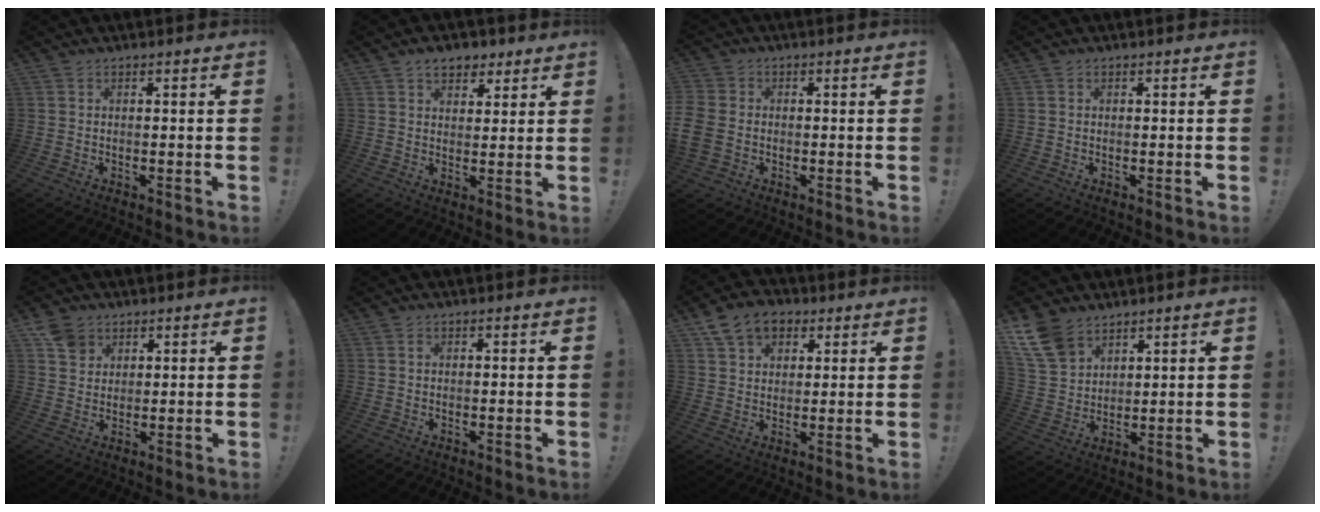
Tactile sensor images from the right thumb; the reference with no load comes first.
{"total": 6.8, "force": [4.1, 4.6, 2.9], "torque": [-0.032, -0.014, 0.074]}
{"total": 6.3, "force": [-1.4, 5.2, 3.4], "torque": [-0.071, 0.008, -0.023]}
{"total": 0.0}
{"total": 6.1, "force": [3.6, 4.6, 1.9], "torque": [-0.018, -0.014, 0.068]}
{"total": 0.6, "force": [0.1, 0.5, 0.3], "torque": [-0.003, 0.003, 0.001]}
{"total": 10.8, "force": [5.7, 7.7, 4.9], "torque": [-0.074, -0.018, 0.111]}
{"total": 11.9, "force": [8.0, 7.3, 5.0], "torque": [-0.100, -0.041, 0.159]}